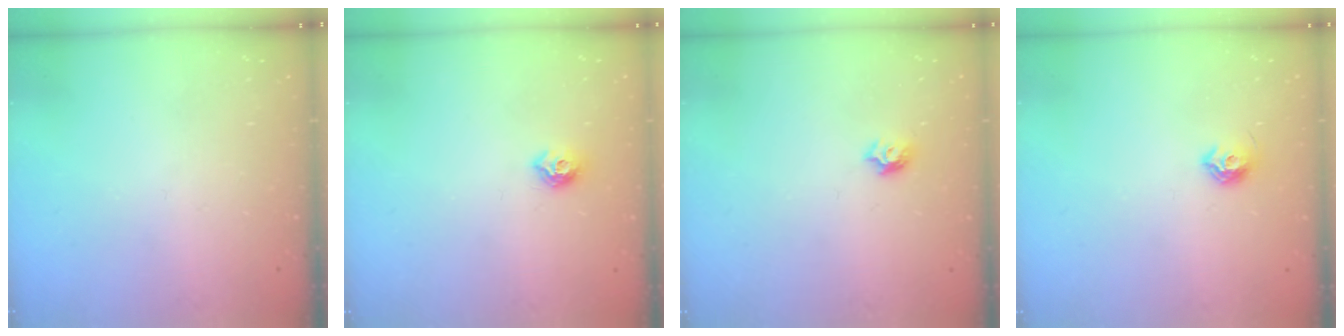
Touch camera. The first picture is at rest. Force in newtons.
{"total": 7.3, "press": 7.2, "slide": 0.9}
{"total": 5.1, "press": 5.1, "slide": 0.6}
{"total": 6.8, "press": 6.7, "slide": 1.1}